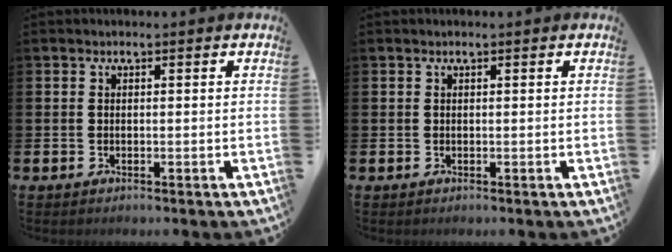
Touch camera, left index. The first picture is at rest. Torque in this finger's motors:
{"motor_torque": [0.02, 0.08, -0.05, 0.00]}